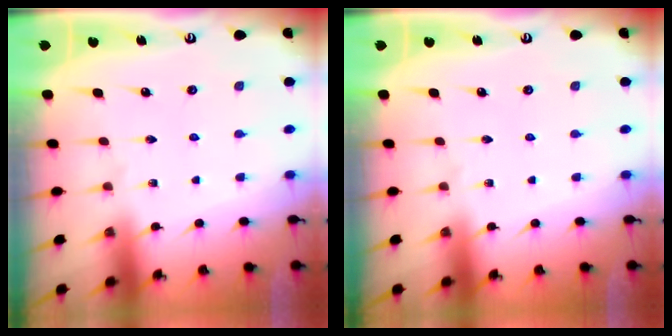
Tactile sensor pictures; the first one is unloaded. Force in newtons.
{"total": 0.0}